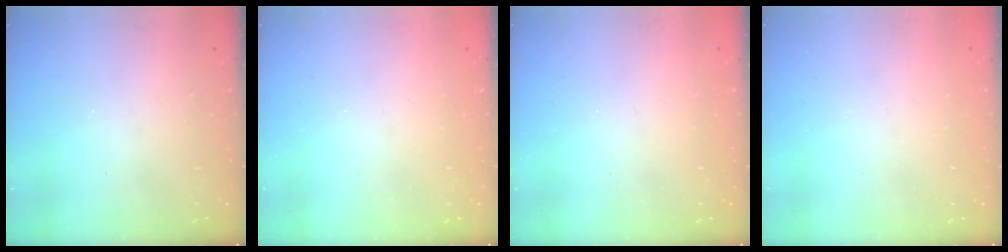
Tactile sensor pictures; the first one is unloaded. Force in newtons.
{"total": 0.0}
{"total": 0.0}
{"total": 0.0}